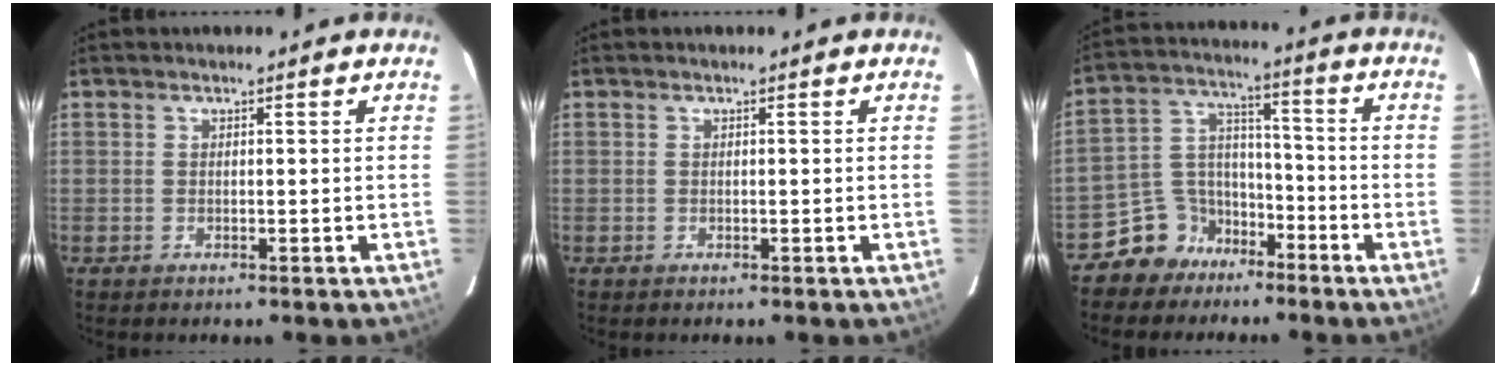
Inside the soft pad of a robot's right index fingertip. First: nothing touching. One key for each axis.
{"total": 0.0}
{"total": 8.3, "fx": -5.8, "fy": 5.9, "fz": 0.8, "tx": -0.014, "ty": 0.035, "tz": -0.101}